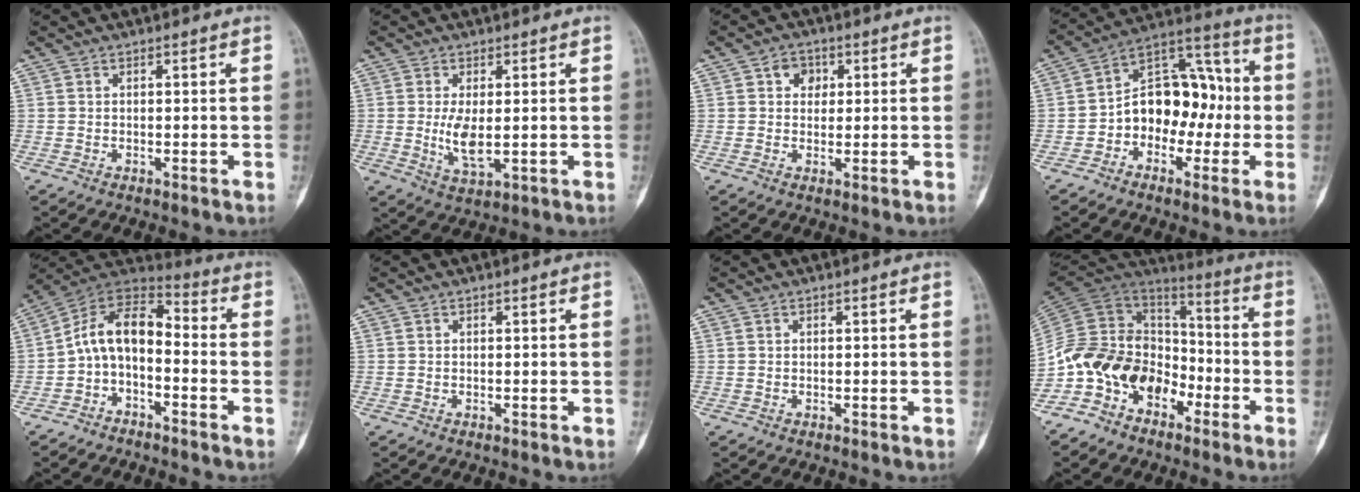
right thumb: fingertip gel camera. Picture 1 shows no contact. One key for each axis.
{"total": 5.5, "fx": 0.0, "fy": 2.2, "fz": 5.0, "tx": -0.098, "ty": -0.015, "tz": 0.006}
{"total": 3.7, "fx": 1.1, "fy": 3.1, "fz": 1.7, "tx": -0.003, "ty": 0.001, "tz": 0.014}
{"total": 14.7, "fx": -2.1, "fy": 10.4, "fz": 10.2, "tx": -0.118, "ty": 0.056, "tz": -0.044}
{"total": 10.9, "fx": -2.6, "fy": 6.4, "fz": 8.4, "tx": -0.135, "ty": 0.076, "tz": -0.061}
{"total": 0.0}
{"total": 0.0}
{"total": 18.7, "fx": -9.8, "fy": 12.8, "fz": 9.6, "tx": -0.164, "ty": 0.093, "tz": -0.189}